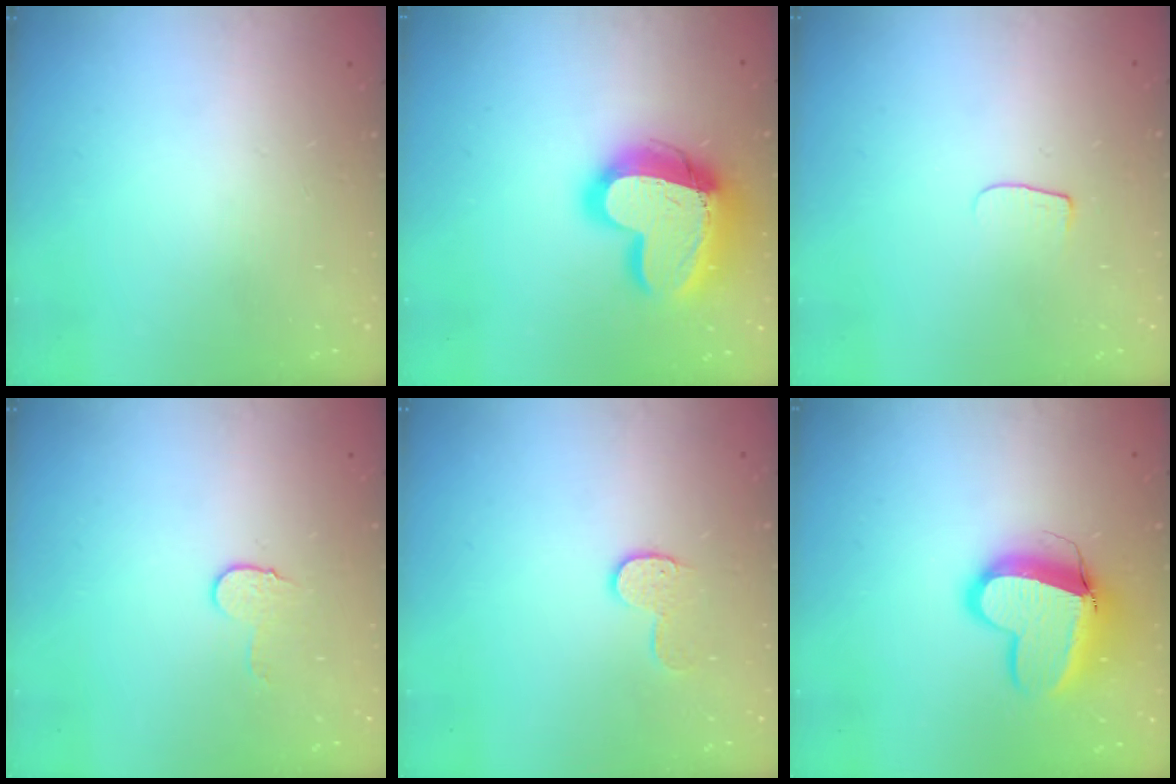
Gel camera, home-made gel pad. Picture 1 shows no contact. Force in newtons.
{"total": 21.0, "press": 20.9, "slide": 1.9}
{"total": 4.5, "press": 4.4, "slide": 0.6}
{"total": 6.4, "press": 6.4, "slide": 0.6}
{"total": 6.9, "press": 6.9, "slide": 0.1}
{"total": 13.6, "press": 13.5, "slide": 1.7}